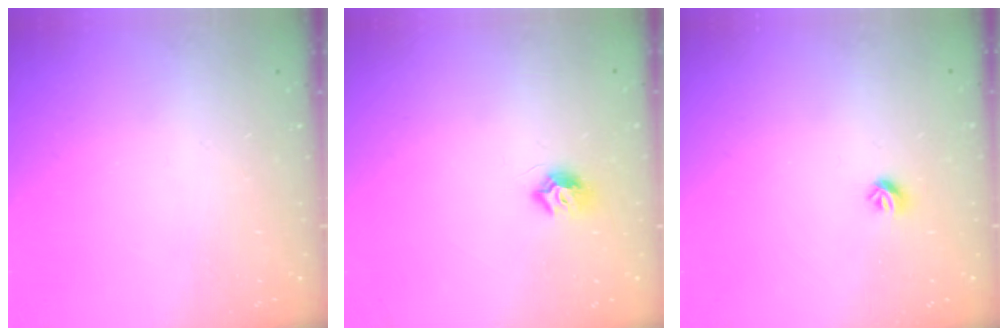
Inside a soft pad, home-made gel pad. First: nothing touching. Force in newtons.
{"total": 7.6, "press": 7.6, "slide": 0.4}
{"total": 5.7, "press": 5.6, "slide": 0.8}